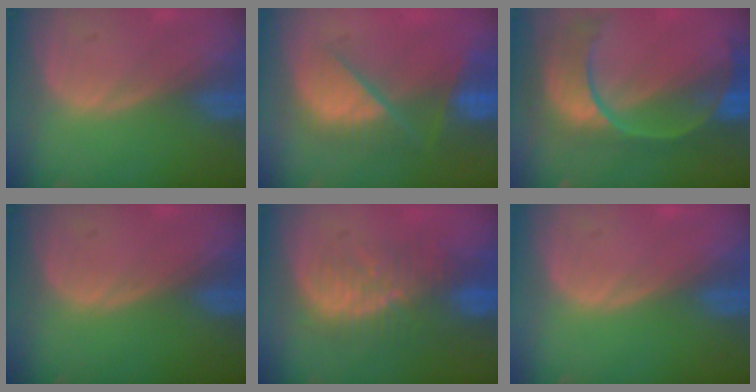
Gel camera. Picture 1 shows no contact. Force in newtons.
{"total": 9.7, "press": 8.3, "slide": 5.0}
{"total": 11.1, "press": 9.4, "slide": 6.0}
{"total": 0.0}
{"total": 9.6, "press": 8.4, "slide": 4.6}
{"total": 0.0}